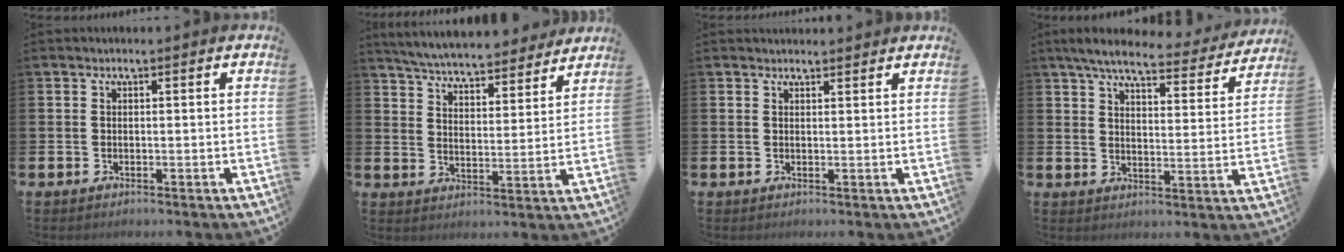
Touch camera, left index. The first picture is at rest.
{"total": 6.2, "force": [6.0, 0.8, 1.0], "torque": [-0.044, -0.045, 0.103]}
{"total": 1.4, "force": [1.4, 0.3, 0.0], "torque": [0.005, -0.004, 0.025]}
{"total": 6.8, "force": [6.1, 1.2, 2.9], "torque": [-0.069, -0.031, 0.100]}